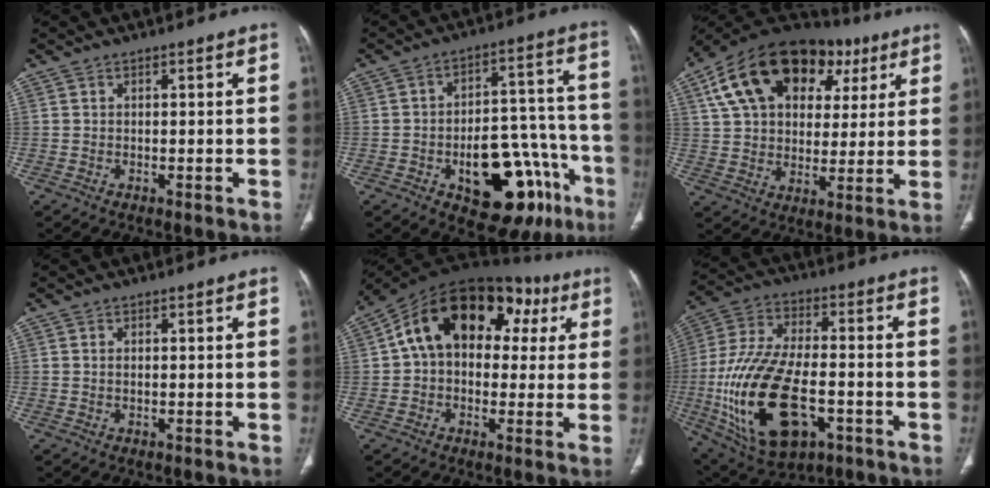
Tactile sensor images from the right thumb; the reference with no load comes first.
{"total": 21.5, "force": [-9.6, 11.1, 15.6], "torque": [-0.151, 0.071, -0.117]}
{"total": 25.8, "force": [10.9, 16.5, 16.6], "torque": [-0.258, 0.034, 0.178]}
{"total": 0.6, "force": [0.1, 0.3, 0.5], "torque": [-0.009, 0.001, 0.003]}
{"total": 20.5, "force": [5.6, 13.3, 14.5], "torque": [-0.192, 0.052, 0.076]}
{"total": 24.0, "force": [-6.4, 12.5, 19.5], "torque": [-0.396, 0.009, -0.095]}